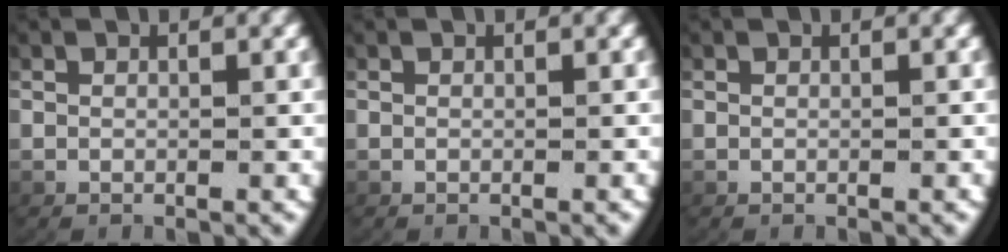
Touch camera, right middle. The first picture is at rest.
{"total": 0.0}
{"total": 0.0}